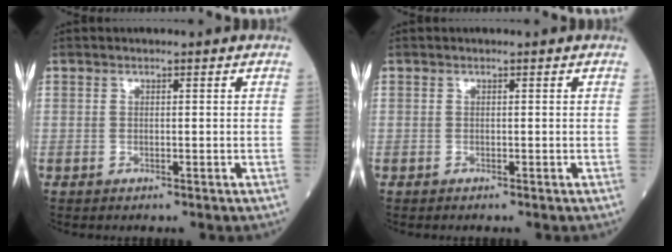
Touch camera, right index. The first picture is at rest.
{"total": 0.6, "force": [-0.5, -0.1, 0.2], "torque": [-0.001, -0.001, -0.009]}